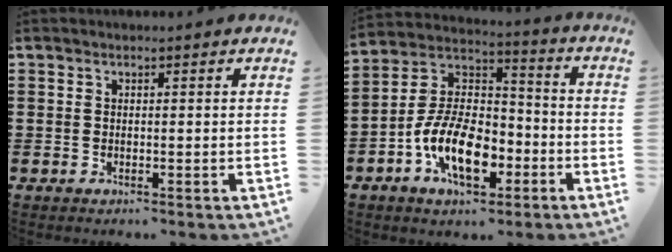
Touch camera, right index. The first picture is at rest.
{"total": 12.1, "force": [-5.2, 6.4, 8.8], "torque": [-0.199, 0.004, -0.099]}